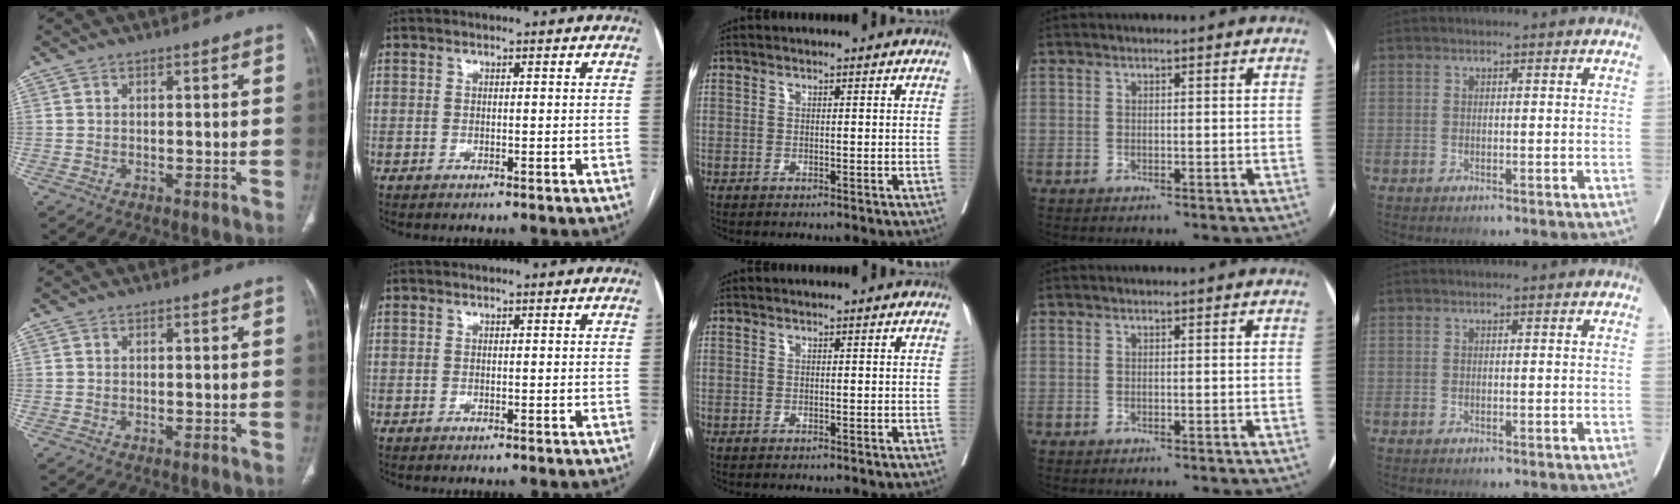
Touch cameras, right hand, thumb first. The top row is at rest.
{}